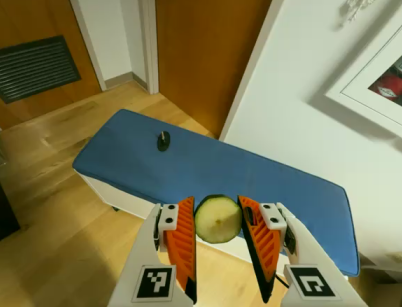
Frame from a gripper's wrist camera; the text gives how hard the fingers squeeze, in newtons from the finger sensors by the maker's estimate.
{"total": 11.3, "left": 12.0, "right": 10.7}